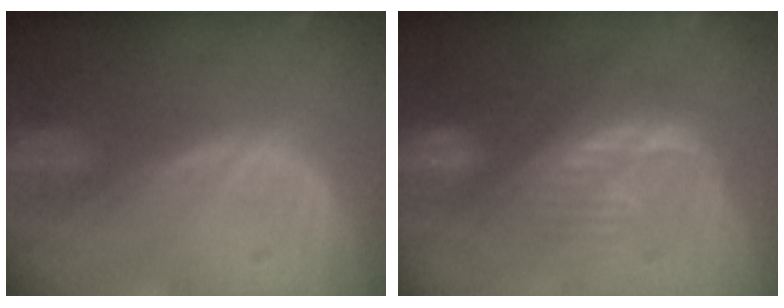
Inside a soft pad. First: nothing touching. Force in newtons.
{"total": 8.2, "press": 7.4, "slide": 3.4}